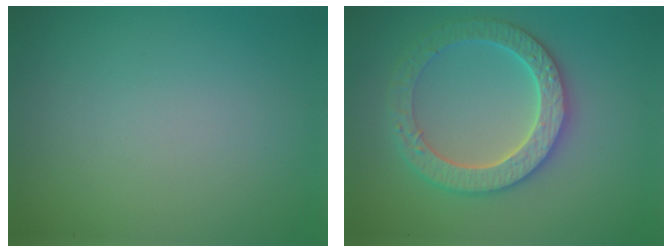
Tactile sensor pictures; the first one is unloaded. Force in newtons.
{"total": 4.3, "press": 4.2, "slide": 1.1}